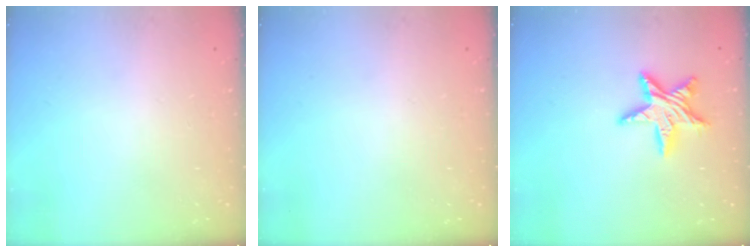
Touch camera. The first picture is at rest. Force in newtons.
{"total": 0.0}
{"total": 11.3, "press": 11.2, "slide": 0.8}